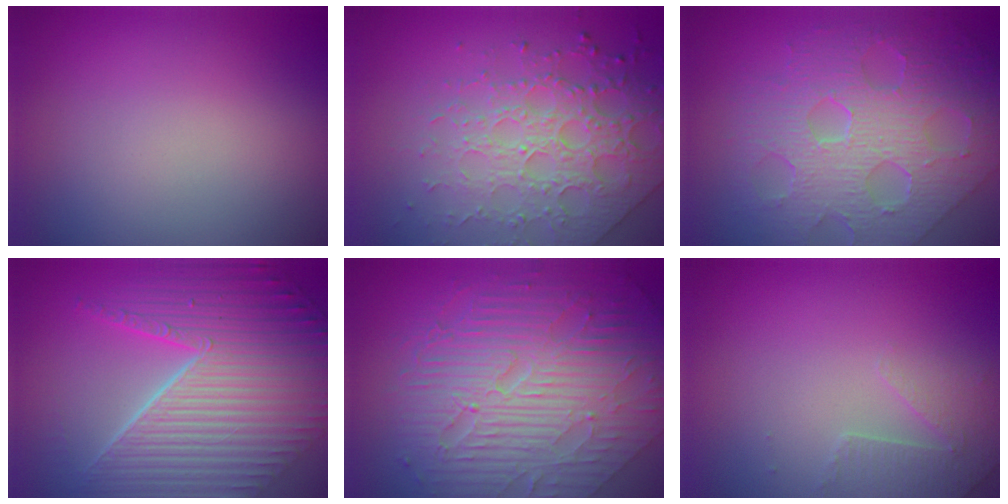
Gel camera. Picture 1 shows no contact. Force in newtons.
{"total": 5.7, "press": 5.0, "slide": 2.8}
{"total": 9.0, "press": 6.5, "slide": 6.3}
{"total": 10.8, "press": 7.2, "slide": 8.0}
{"total": 10.7, "press": 7.1, "slide": 8.0}
{"total": 2.3, "press": 2.2, "slide": 0.6}